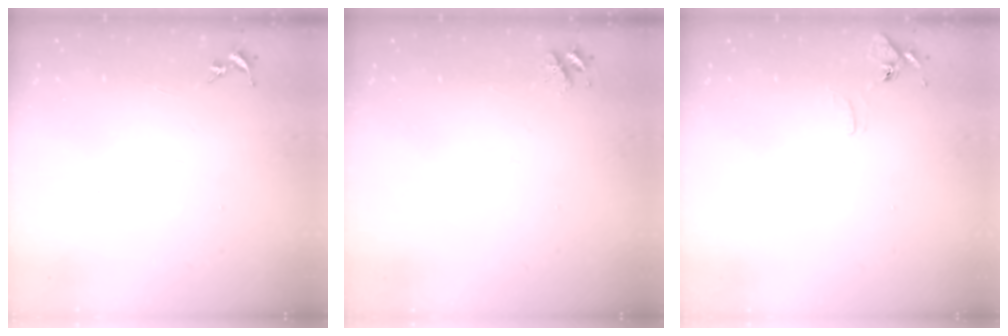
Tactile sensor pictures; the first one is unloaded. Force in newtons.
{"total": 4.7, "press": 4.7, "slide": 0.7}
{"total": 6.2, "press": 6.1, "slide": 0.6}